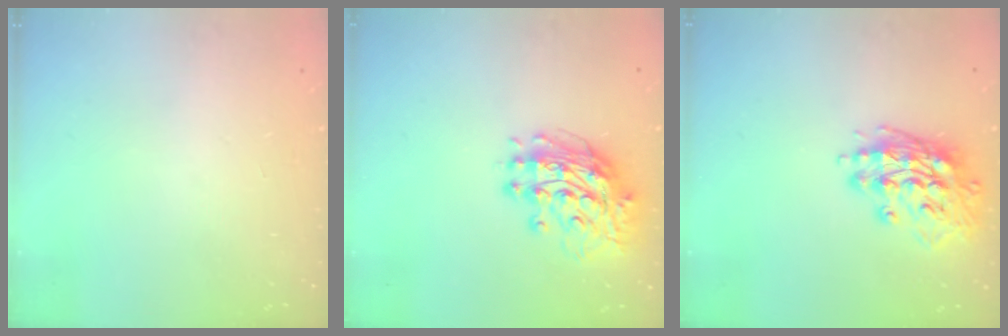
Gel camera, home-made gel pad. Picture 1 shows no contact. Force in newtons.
{"total": 12.2, "press": 12.1, "slide": 1.3}
{"total": 15.7, "press": 15.5, "slide": 2.5}